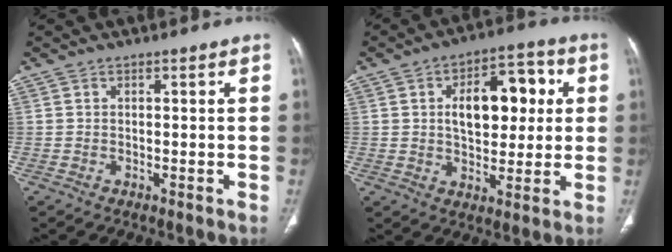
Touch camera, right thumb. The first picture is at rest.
{"total": 14.0, "force": [2.7, 8.1, 11.1], "torque": [-0.125, 0.015, 0.039]}